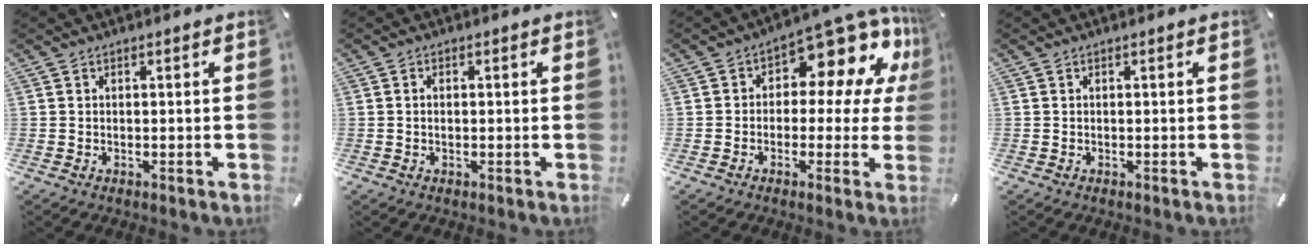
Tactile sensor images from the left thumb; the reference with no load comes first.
{"total": 1.0, "force": [0.0, 0.6, 0.8], "torque": [-0.016, 0.003, -0.002]}
{"total": 11.1, "force": [6.1, 5.8, 7.2], "torque": [-0.101, -0.053, 0.103]}
{"total": 0.0}